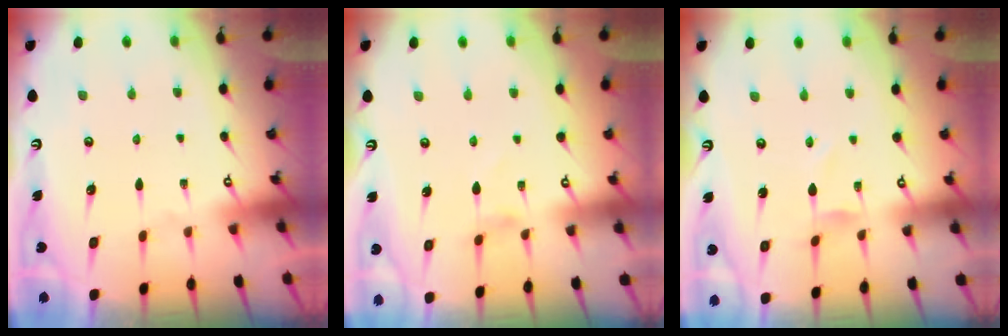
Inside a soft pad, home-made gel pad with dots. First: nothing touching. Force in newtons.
{"total": 0.0}
{"total": 0.5, "press": 0.5, "slide": 0.2}